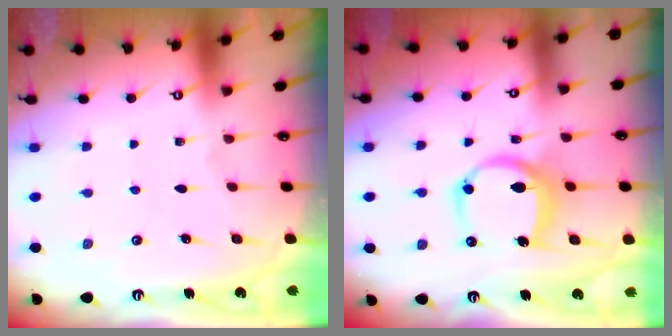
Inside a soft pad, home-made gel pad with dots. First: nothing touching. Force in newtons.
{"total": 10.3, "press": 10.3, "slide": 0.3}